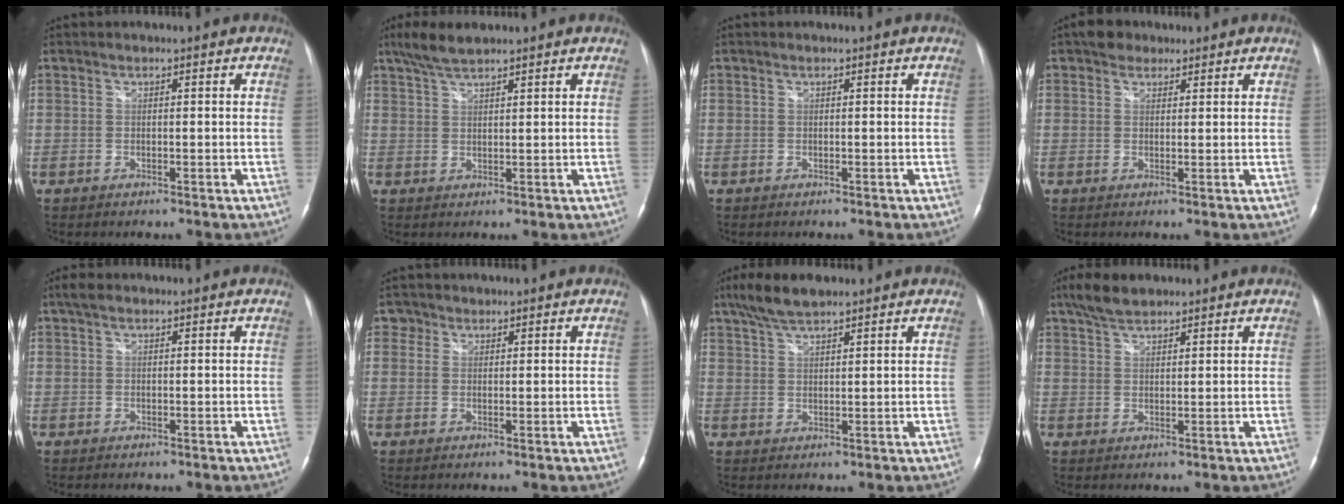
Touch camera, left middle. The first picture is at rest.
{"total": 4.5, "force": [3.7, 0.6, 2.5], "torque": [-0.060, 0.012, 0.074]}
{"total": 0.0}
{"total": 3.0, "force": [2.2, 1.9, 0.8], "torque": [-0.019, 0.016, 0.035]}
{"total": 1.6, "force": [1.1, 0.9, 0.9], "torque": [-0.020, 0.017, 0.019]}
{"total": 1.6, "force": [1.0, 1.3, -0.1], "torque": [0.012, 0.002, 0.011]}
{"total": 6.0, "force": [4.8, 1.1, 3.4], "torque": [-0.078, 0.017, 0.091]}
{"total": 4.7, "force": [3.8, 1.5, 2.2], "torque": [-0.056, 0.013, 0.075]}